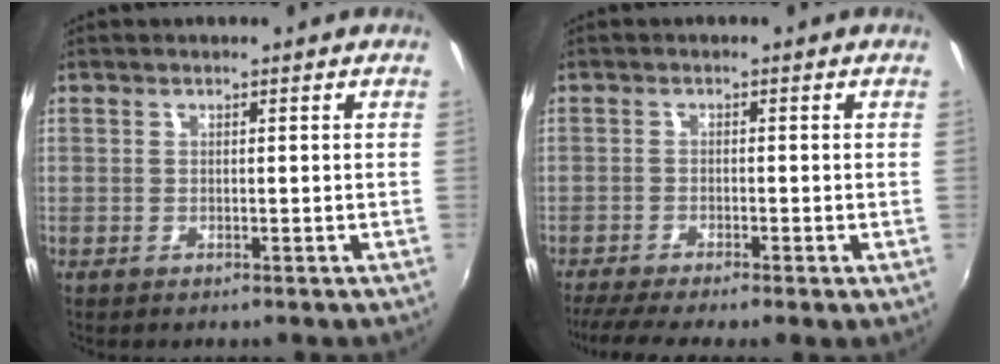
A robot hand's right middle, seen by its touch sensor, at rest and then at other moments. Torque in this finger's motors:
{"motor_torque": [0.92, -1.21, 0.21, 0.12]}